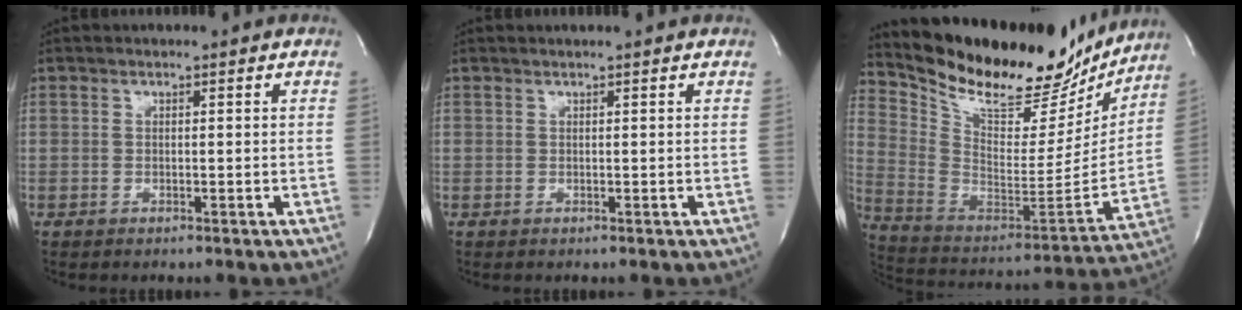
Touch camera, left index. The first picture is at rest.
{"total": 1.2, "force": [1.1, -0.2, 0.3], "torque": [-0.009, 0.005, 0.019]}
{"total": 25.3, "force": [22.0, 7.1, 10.2], "torque": [-0.186, -0.033, 0.335]}